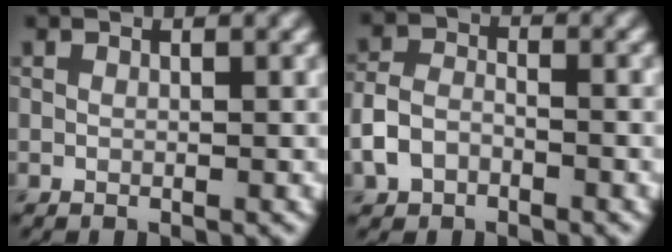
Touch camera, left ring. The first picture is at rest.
{"total": 3.2, "force": [-1.8, 2.2, 1.6], "torque": [-0.033, 0.004, -0.044]}